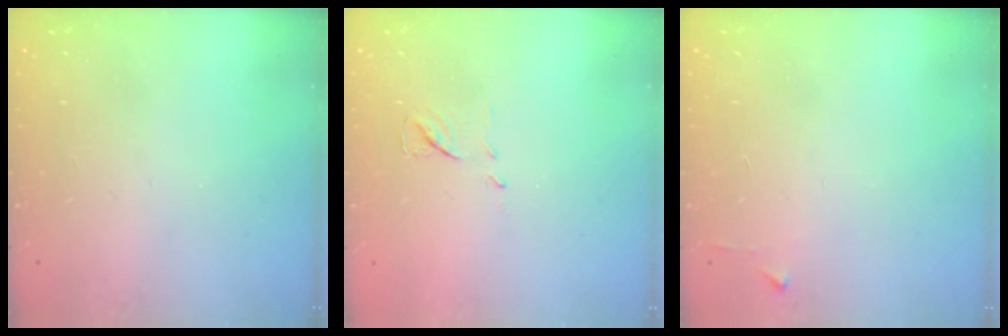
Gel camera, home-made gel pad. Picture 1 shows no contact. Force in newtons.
{"total": 7.0, "press": 7.0, "slide": 0.3}
{"total": 2.4, "press": 2.4, "slide": 0.3}